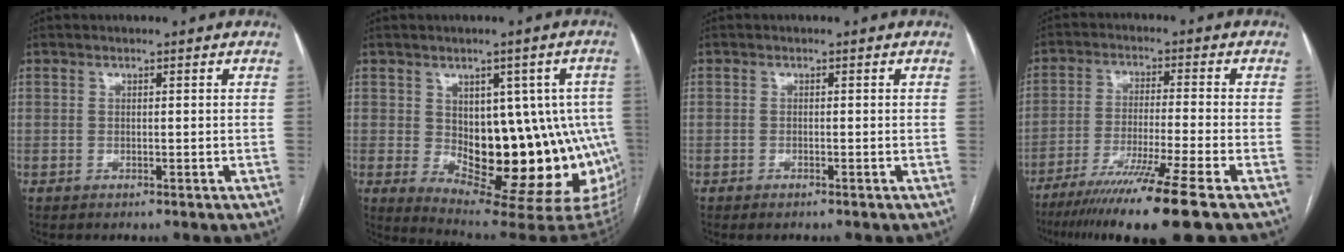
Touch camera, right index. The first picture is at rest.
{"total": 19.3, "force": [-2.2, 9.3, 16.7], "torque": [-0.144, 0.018, -0.001]}
{"total": 0.8, "force": [-0.6, 0.1, 0.4], "torque": [-0.013, -0.003, -0.008]}
{"total": 14.1, "force": [-10.1, -2.0, 9.7], "torque": [-0.169, -0.048, -0.167]}